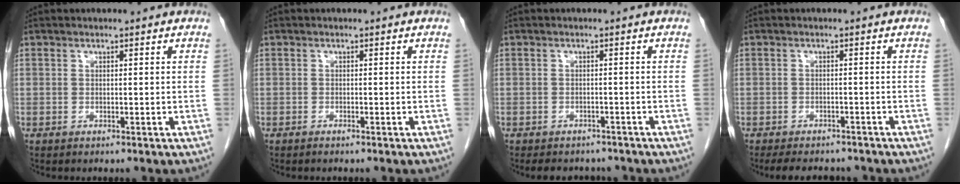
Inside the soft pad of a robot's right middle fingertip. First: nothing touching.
{"total": 0.6, "force": [-0.5, -0.1, 0.3], "torque": [-0.009, 0.000, -0.009]}
{"total": 6.0, "force": [-5.3, 2.4, 1.4], "torque": [-0.018, 0.000, -0.064]}
{"total": 7.8, "force": [-6.9, 2.5, 2.7], "torque": [-0.039, -0.006, -0.090]}